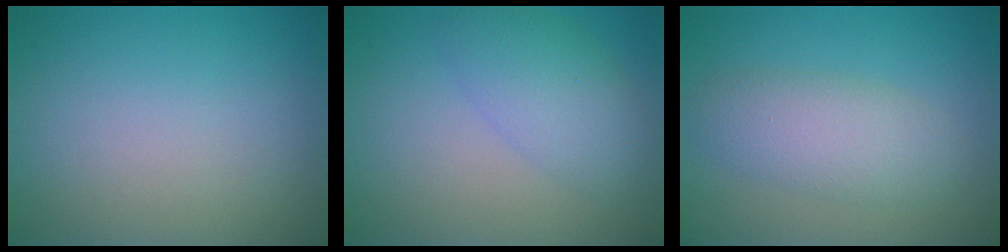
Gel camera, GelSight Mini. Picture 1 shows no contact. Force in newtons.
{"total": 4.1, "press": 4.1, "slide": 0.2}
{"total": 4.0, "press": 4.0, "slide": 0.1}